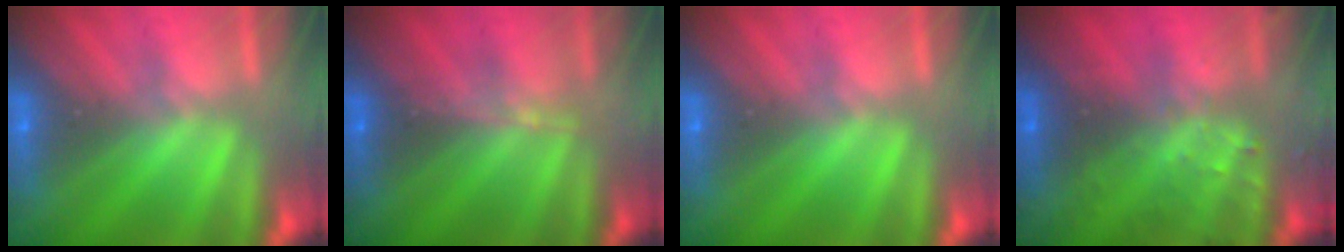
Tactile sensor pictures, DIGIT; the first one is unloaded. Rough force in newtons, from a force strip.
{"total": 2.9}
{"total": 0.0}
{"total": 7.8}